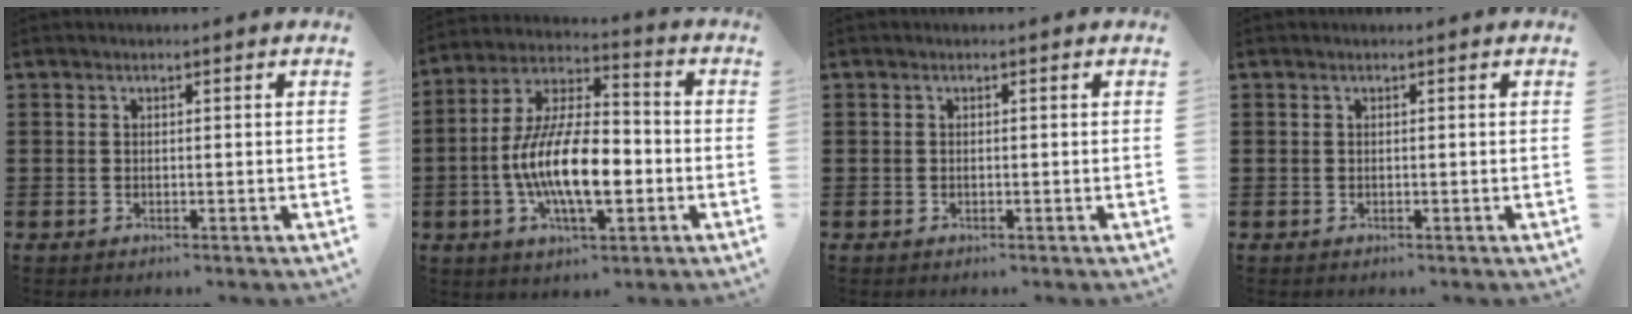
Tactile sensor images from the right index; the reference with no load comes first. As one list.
[{"total": 13.8, "force": [-3.6, 5.8, 12.0], "torque": [-0.260, -0.006, -0.068]}, {"total": 0.0}, {"total": 0.0}]